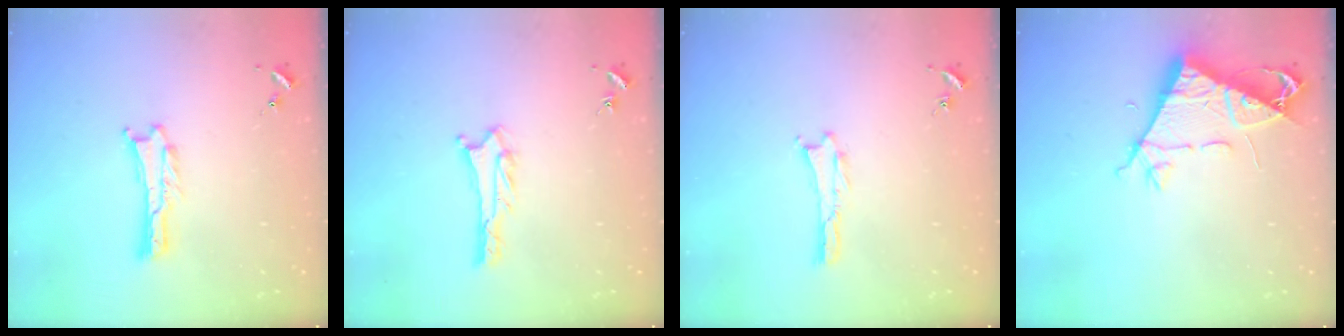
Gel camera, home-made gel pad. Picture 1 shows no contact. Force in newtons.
{"total": 2.7, "press": 2.7, "slide": 0.2}
{"total": 0.0}
{"total": 8.2, "press": 8.1, "slide": 1.2}